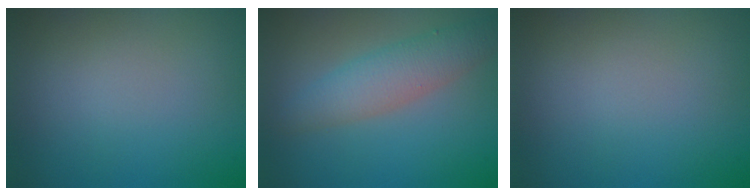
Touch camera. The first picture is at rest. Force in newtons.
{"total": 3.6, "press": 3.6, "slide": 0.1}
{"total": 0.0}